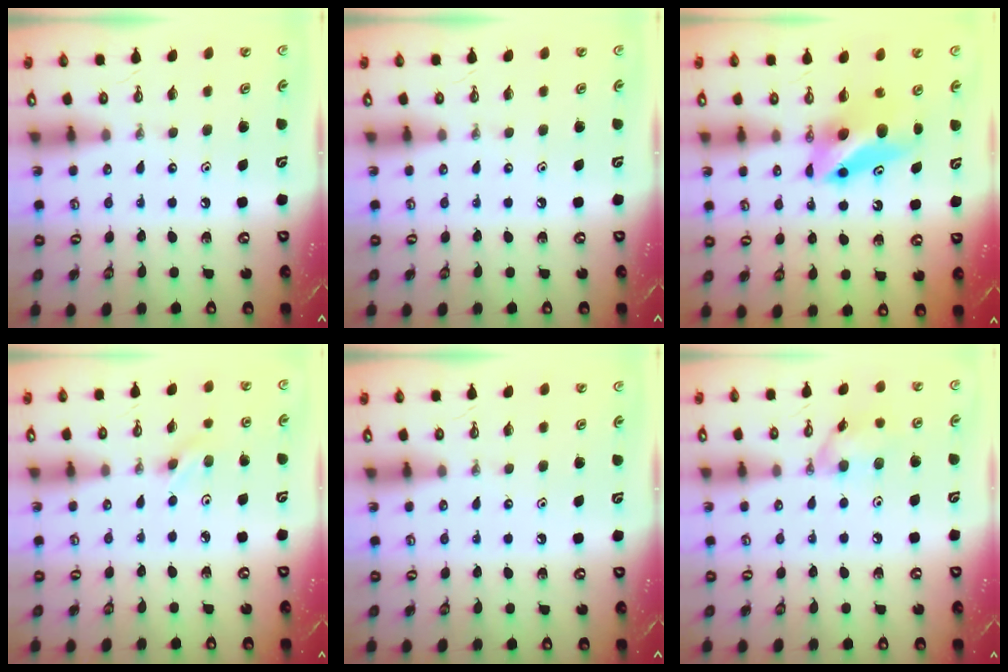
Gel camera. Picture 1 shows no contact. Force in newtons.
{"total": 0.0}
{"total": 8.1, "press": 7.3, "slide": 3.5}
{"total": 2.9, "press": 2.6, "slide": 1.4}
{"total": 0.0}
{"total": 9.9, "press": 9.9, "slide": 0.0}